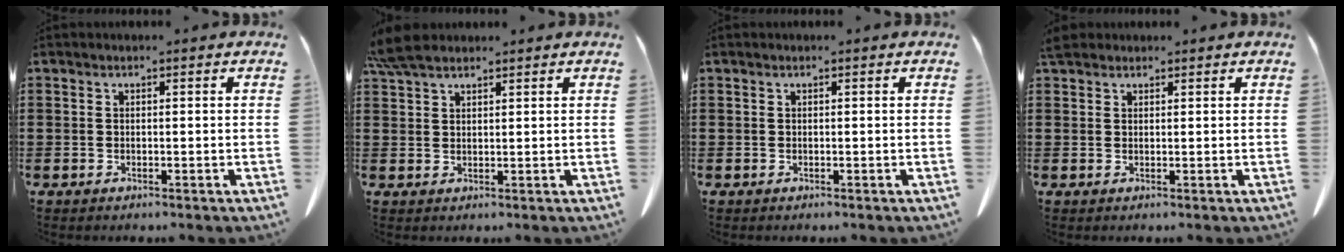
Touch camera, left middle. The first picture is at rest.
{"total": 4.7, "force": [3.8, 1.3, 2.3], "torque": [-0.057, 0.000, 0.073]}
{"total": 0.0}
{"total": 2.0, "force": [1.7, 0.9, 0.6], "torque": [-0.020, 0.006, 0.034]}